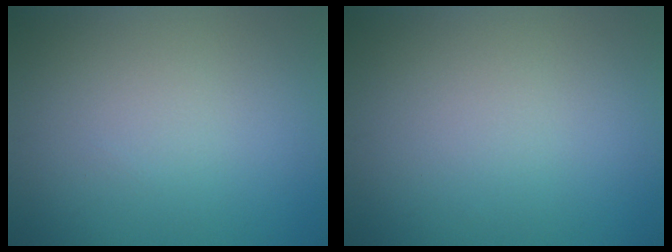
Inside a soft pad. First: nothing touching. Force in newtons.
{"total": 0.0}